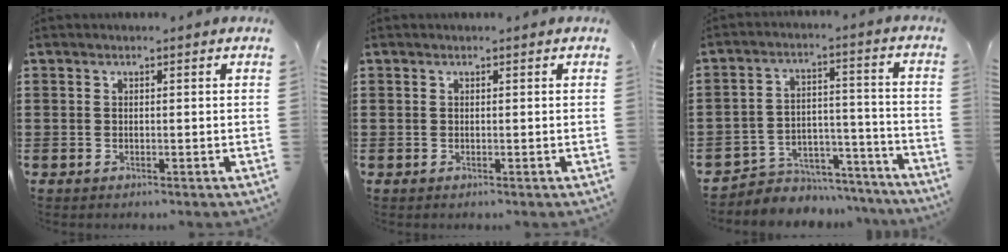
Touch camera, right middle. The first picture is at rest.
{"total": 0.0}
{"total": 5.3, "force": [-4.8, 2.2, 0.3], "torque": [-0.007, 0.019, -0.098]}